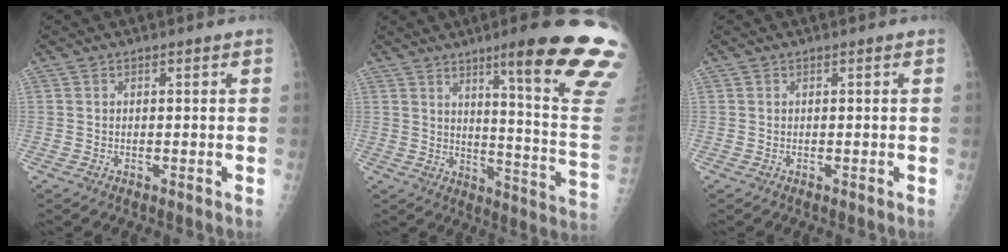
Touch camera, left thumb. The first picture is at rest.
{"total": 22.5, "force": [13.4, 1.8, 17.9], "torque": [-0.200, -0.069, 0.181]}
{"total": 0.0}